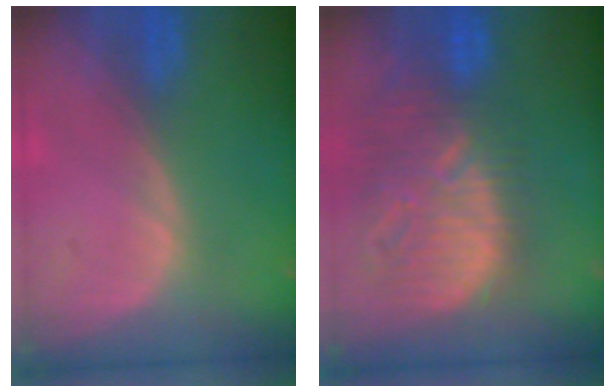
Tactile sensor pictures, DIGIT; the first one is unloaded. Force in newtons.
{"total": 13.2, "press": 11.5, "slide": 6.7}